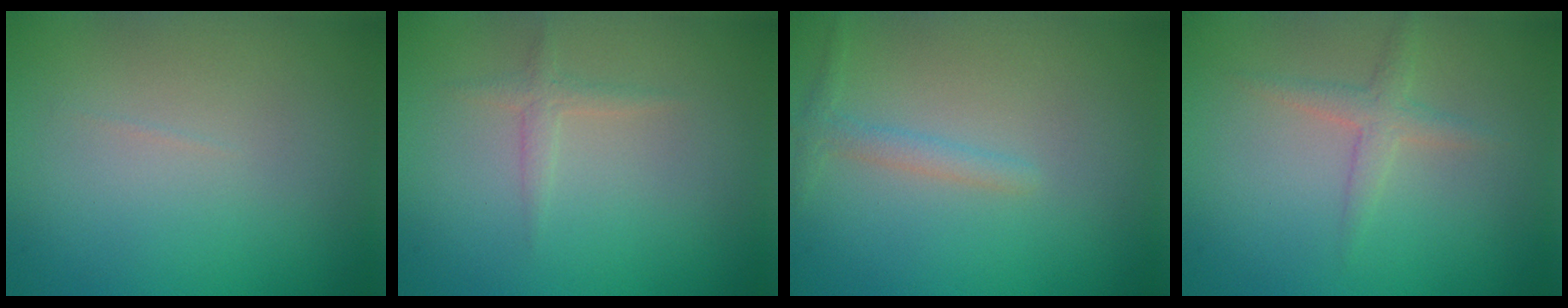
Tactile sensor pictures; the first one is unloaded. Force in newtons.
{"total": 1.1, "press": 1.1, "slide": 0.1}
{"total": 1.4, "press": 1.4, "slide": 0.1}
{"total": 1.9, "press": 1.9, "slide": 0.1}